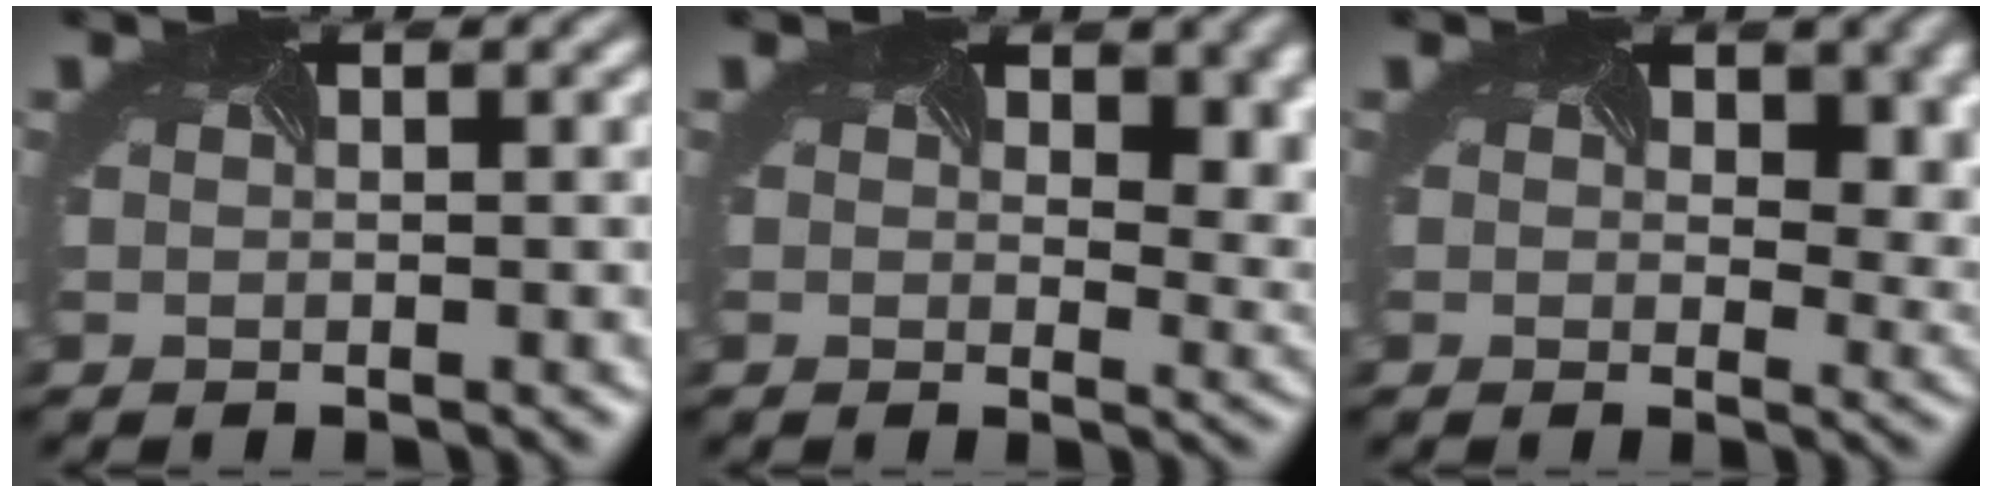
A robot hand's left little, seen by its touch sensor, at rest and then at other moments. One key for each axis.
{"total": 6.9, "fx": 2.7, "fy": 4.4, "fz": 4.5, "tx": -0.071, "ty": -0.011, "tz": 0.058}
{"total": 6.3, "fx": 1.9, "fy": 4.4, "fz": 4.1, "tx": -0.074, "ty": -0.016, "tz": 0.045}